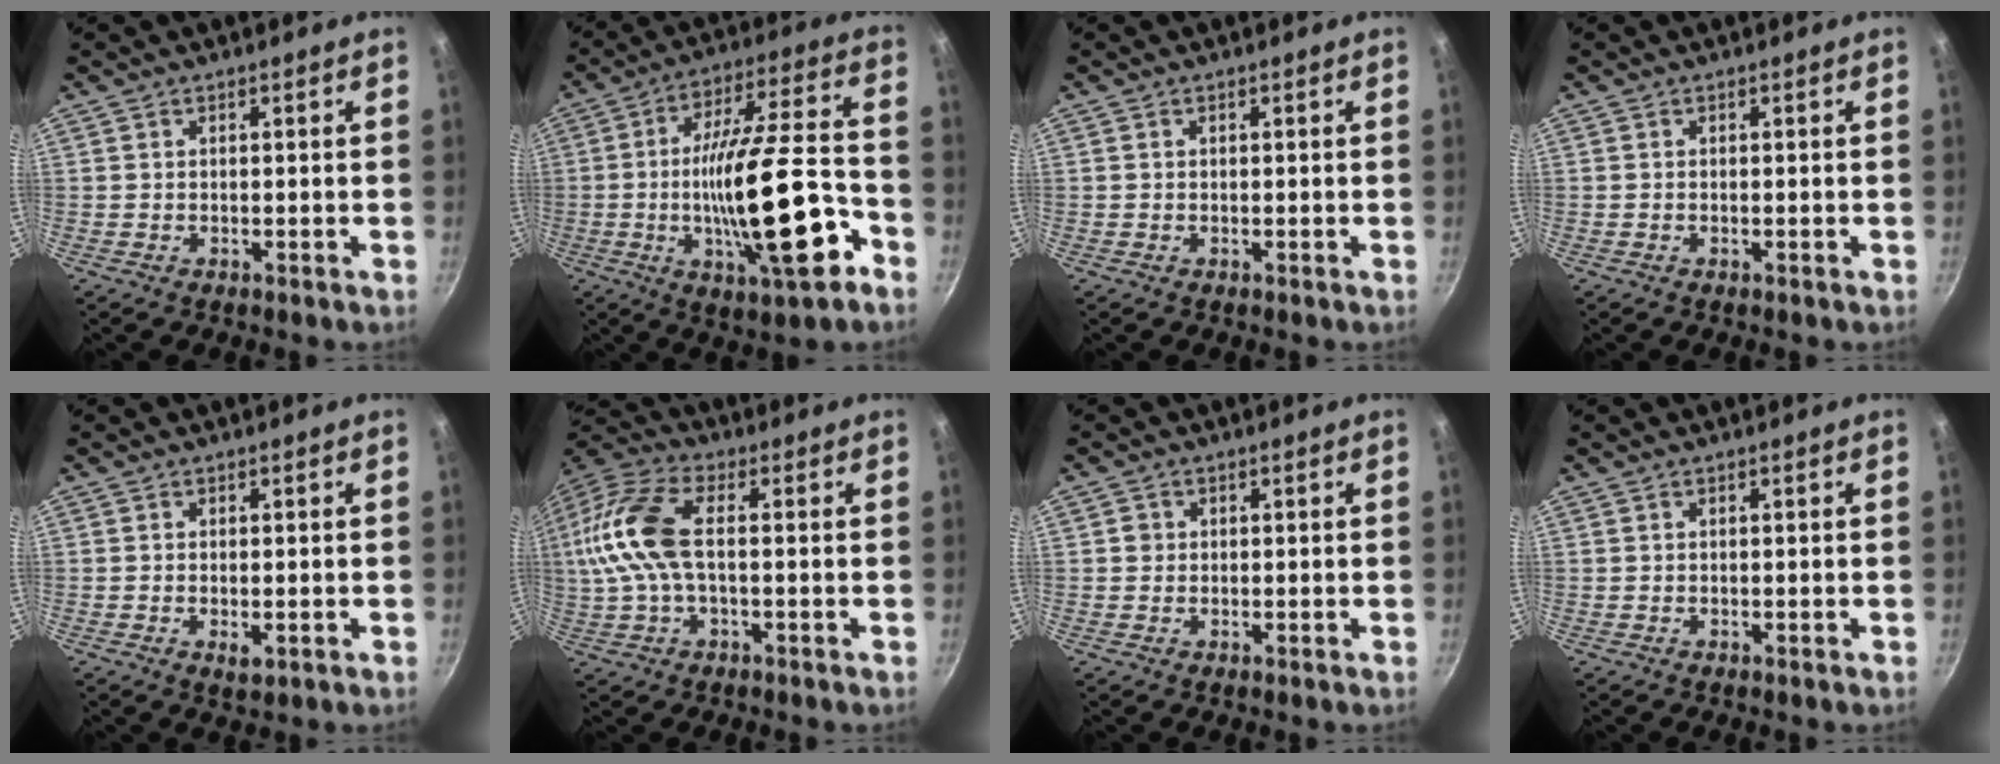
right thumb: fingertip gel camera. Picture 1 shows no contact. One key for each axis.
{"total": 22.1, "fx": -7.2, "fy": 6.3, "fz": 20.0, "tx": -0.303, "ty": 0.040, "tz": -0.113}
{"total": 0.0}
{"total": 0.0}
{"total": 2.3, "fx": -0.6, "fy": 1.1, "fz": 1.9, "tx": -0.032, "ty": -0.006, "tz": -0.008}
{"total": 14.4, "fx": 0.7, "fy": 7.1, "fz": 12.5, "tx": -0.271, "ty": 0.022, "tz": 0.000}
{"total": 1.5, "fx": 0.1, "fy": 1.4, "fz": 0.4, "tx": -0.001, "ty": 0.004, "tz": -0.001}
{"total": 0.0}